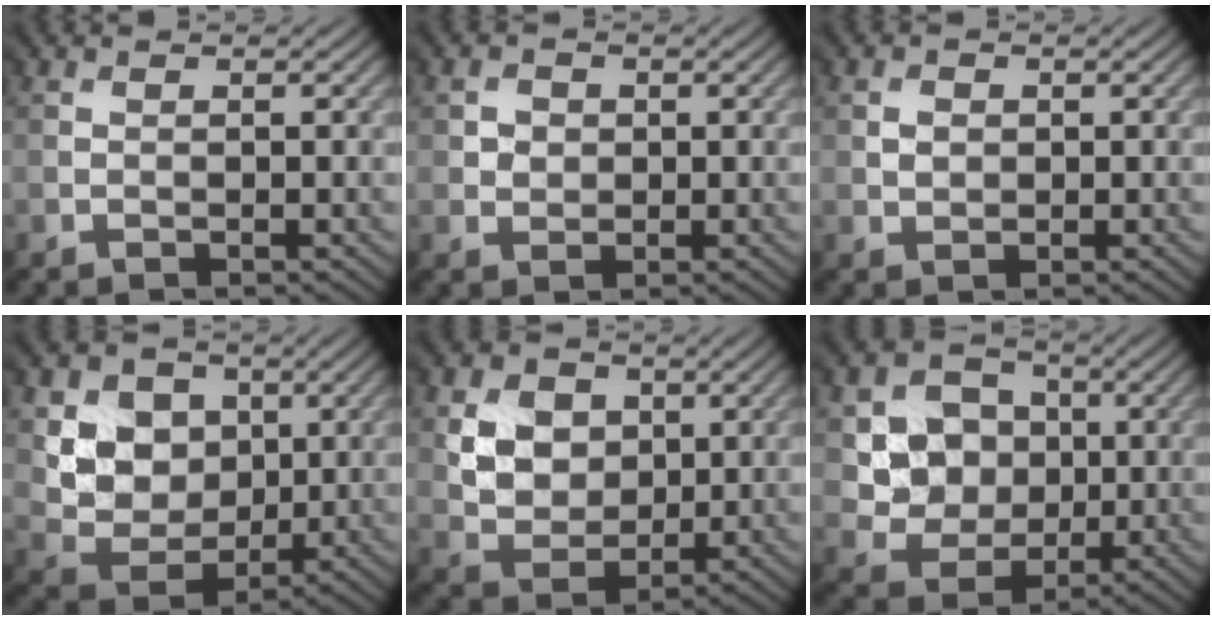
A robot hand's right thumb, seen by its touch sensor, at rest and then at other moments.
{"total": 1.9, "force": [0.8, 1.7, -0.3], "torque": [0.006, -0.002, 0.013]}
{"total": 1.2, "force": [0.5, 1.1, -0.3], "torque": [0.005, -0.001, 0.009]}
{"total": 7.7, "force": [2.6, 6.7, 2.8], "torque": [-0.070, -0.010, 0.039]}
{"total": 5.9, "force": [2.1, 5.1, 2.1], "torque": [-0.060, -0.003, 0.033]}
{"total": 6.6, "force": [1.2, 6.2, 1.9], "torque": [-0.045, -0.003, 0.015]}